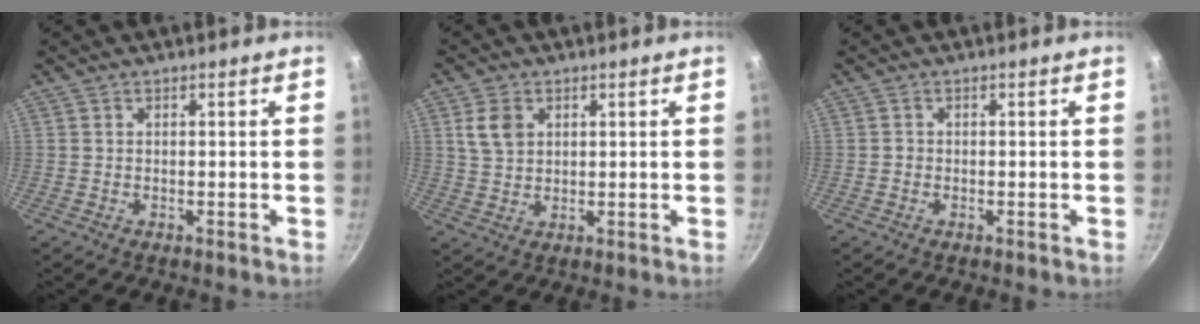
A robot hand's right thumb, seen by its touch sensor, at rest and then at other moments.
{"total": 5.3, "force": [1.8, 3.8, 3.1], "torque": [-0.046, -0.002, 0.037]}
{"total": 0.6, "force": [-0.2, 0.5, 0.1], "torque": [0.000, 0.002, -0.007]}